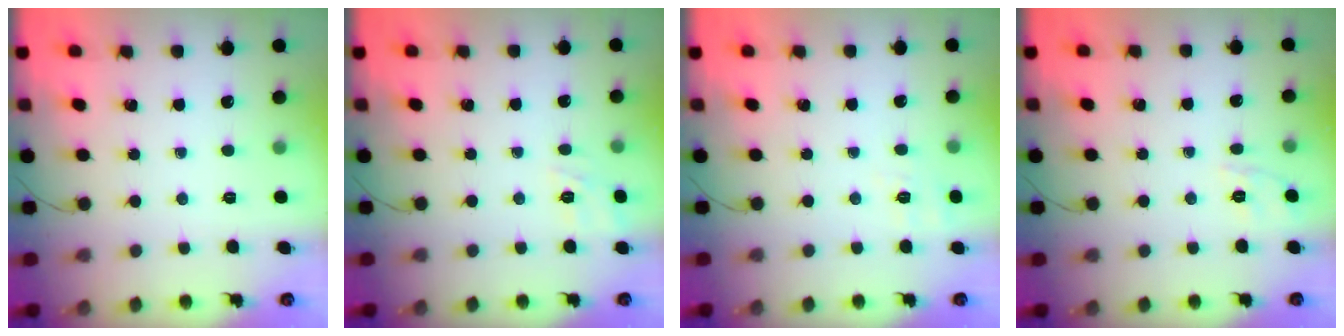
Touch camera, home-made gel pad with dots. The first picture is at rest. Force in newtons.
{"total": 9.4, "press": 9.2, "slide": 1.7}
{"total": 5.6, "press": 5.2, "slide": 2.2}
{"total": 2.0, "press": 0.6, "slide": 1.9}